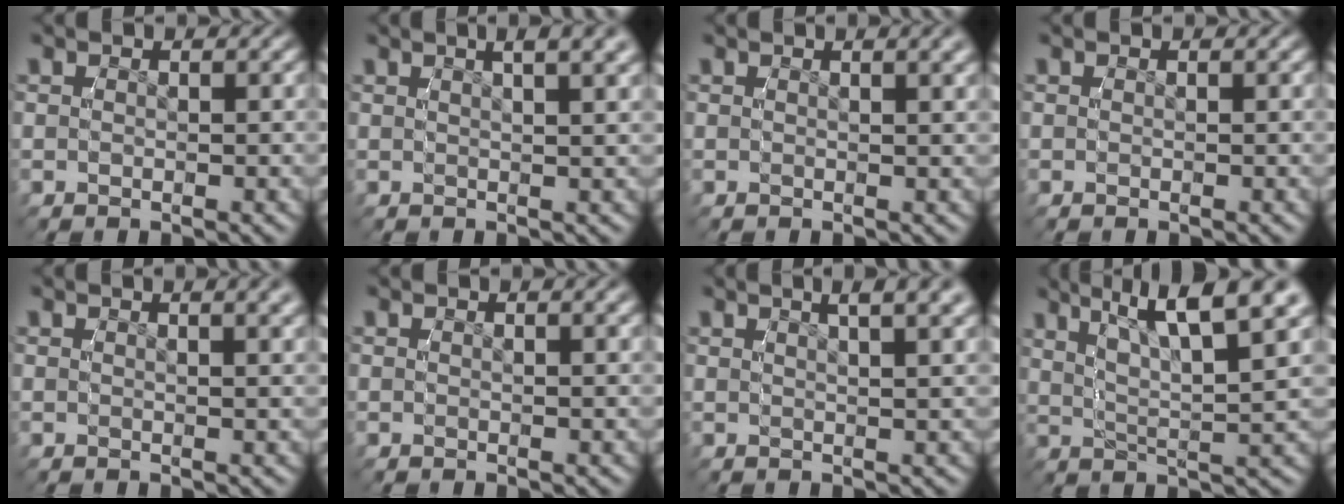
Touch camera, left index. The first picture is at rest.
{"total": 3.7, "force": [2.4, 0.2, 2.7], "torque": [-0.028, 0.019, 0.032]}
{"total": 1.3, "force": [1.0, -0.4, 0.7], "torque": [-0.003, 0.011, 0.012]}
{"total": 0.0}
{"total": 1.7, "force": [1.3, -0.4, 1.0], "torque": [-0.006, 0.011, 0.016]}
{"total": 0.6, "force": [0.5, -0.4, 0.1], "torque": [0.001, 0.008, 0.005]}
{"total": 4.2, "force": [2.9, 0.4, 3.0], "torque": [-0.031, 0.018, 0.039]}
{"total": 7.6, "force": [4.4, 1.7, 5.9], "torque": [-0.084, 0.014, 0.064]}